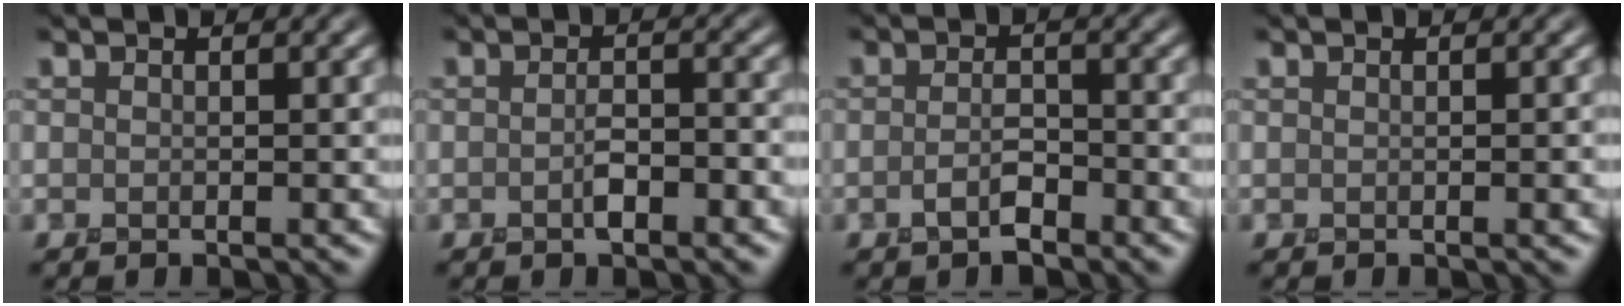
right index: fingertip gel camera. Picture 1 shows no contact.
{"total": 2.1, "force": [-0.8, 0.7, 1.8], "torque": [-0.036, 0.003, -0.015]}
{"total": 2.0, "force": [-1.3, 0.8, 1.3], "torque": [-0.029, 0.005, -0.028]}
{"total": 1.4, "force": [-0.1, 0.4, 1.3], "torque": [-0.014, -0.001, -0.004]}